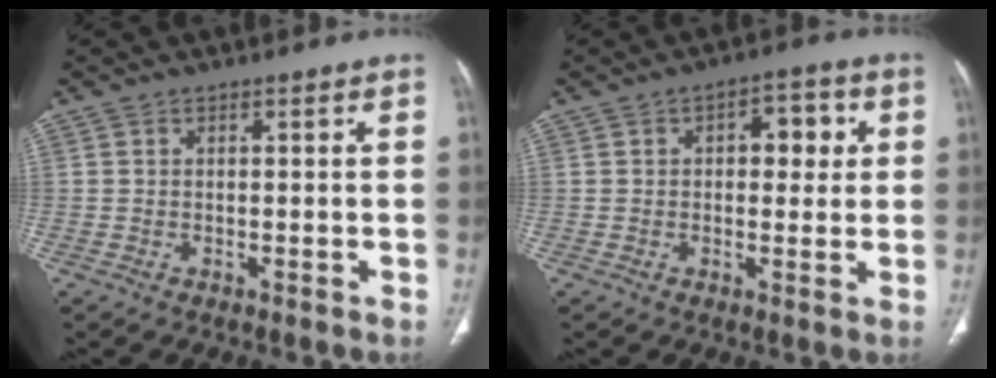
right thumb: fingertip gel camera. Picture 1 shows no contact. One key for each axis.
{"total": 6.9, "fx": 1.6, "fy": 3.9, "fz": 5.5, "tx": -0.043, "ty": 0.007, "tz": 0.018}